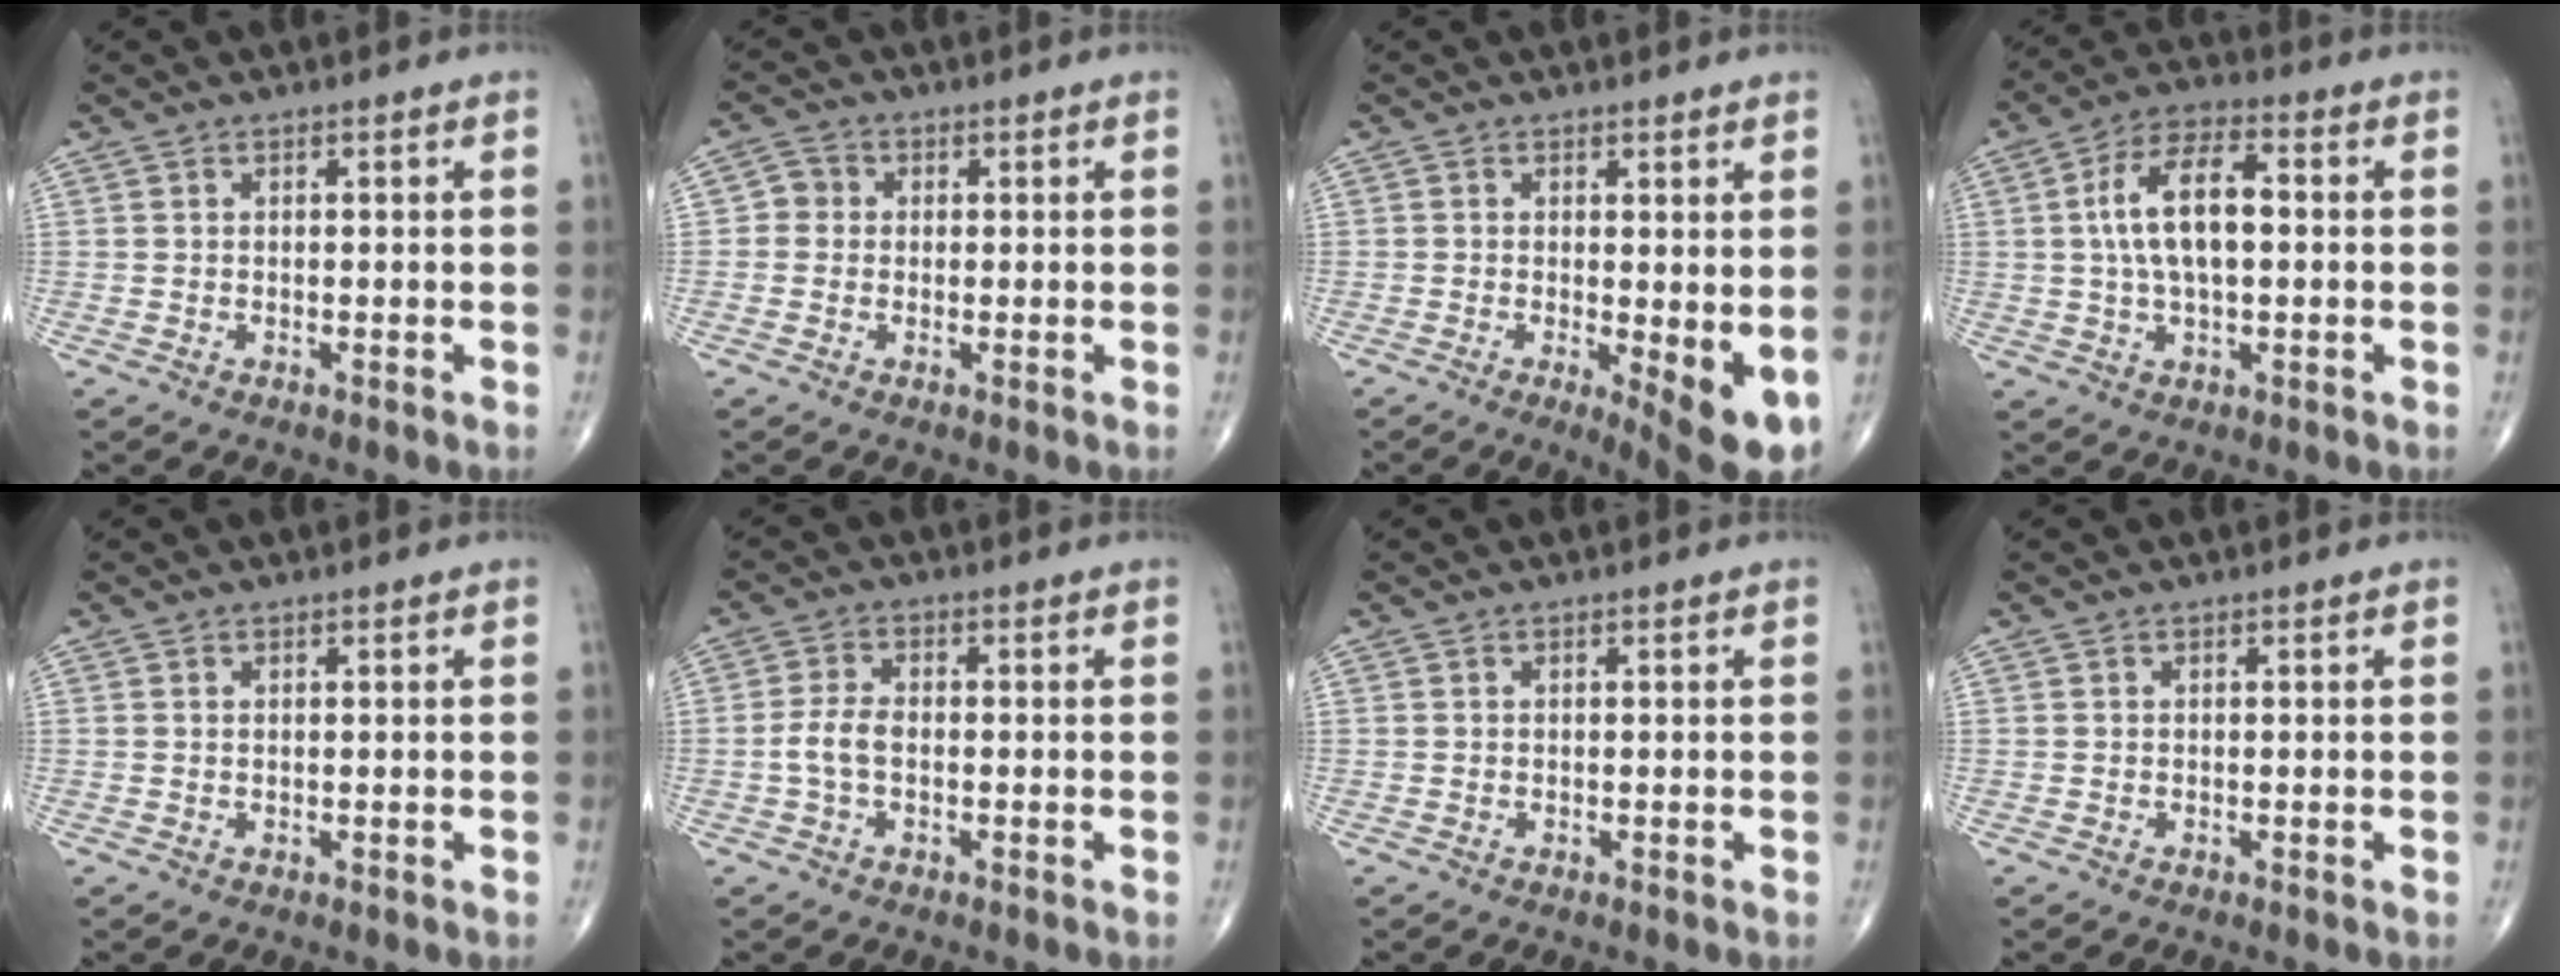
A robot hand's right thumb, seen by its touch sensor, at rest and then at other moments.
{"total": 2.9, "force": [0.0, 2.7, 1.0], "torque": [0.000, 0.006, -0.010]}
{"total": 7.3, "force": [-1.1, 2.2, 6.9], "torque": [-0.096, -0.020, -0.013]}
{"total": 11.6, "force": [0.9, 5.5, 10.2], "torque": [-0.190, 0.020, 0.010]}
{"total": 0.0}
{"total": 3.9, "force": [-0.8, 2.1, 3.2], "torque": [-0.074, 0.013, -0.020]}
{"total": 0.0}
{"total": 0.0}